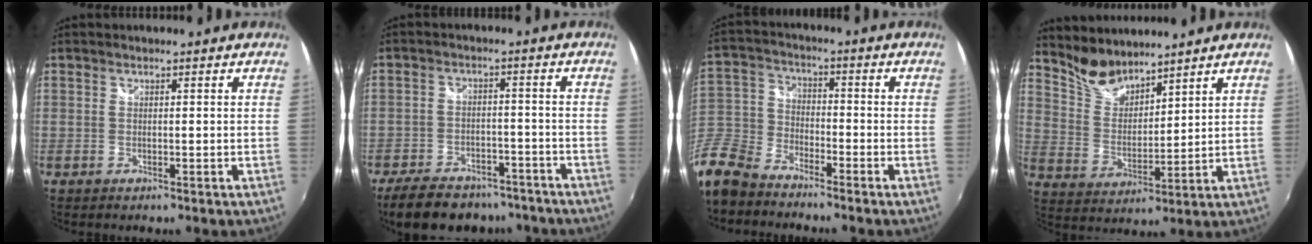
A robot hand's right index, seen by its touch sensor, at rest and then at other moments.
{"total": 17.0, "force": [-13.6, 7.7, 6.9], "torque": [-0.156, 0.009, -0.185]}
{"total": 14.5, "force": [-10.4, 8.2, 6.0], "torque": [-0.167, 0.006, -0.214]}
{"total": 8.3, "force": [7.5, 2.5, 2.3], "torque": [-0.043, 0.001, 0.155]}